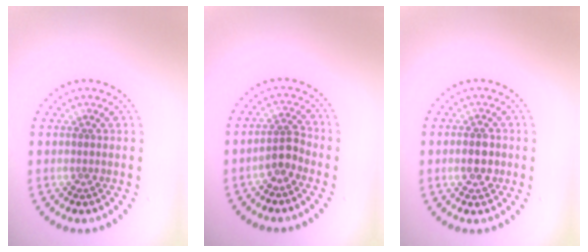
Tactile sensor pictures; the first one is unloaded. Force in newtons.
{"total": 2.0, "press": 1.7, "slide": 1.1}
{"total": 2.7, "press": 2.7, "slide": 0.1}